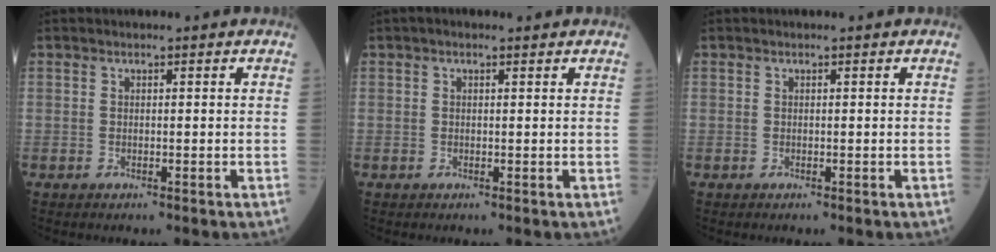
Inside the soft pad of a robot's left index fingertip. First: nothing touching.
{"total": 1.1, "force": [0.7, 0.4, 0.8], "torque": [-0.020, 0.011, 0.008]}
{"total": 0.0}